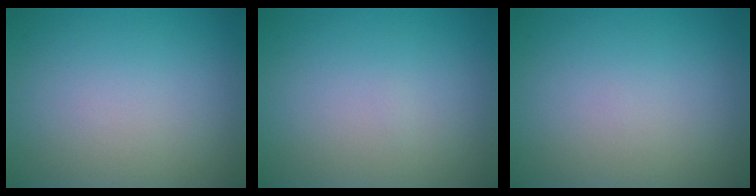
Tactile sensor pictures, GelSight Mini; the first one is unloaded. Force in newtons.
{"total": 0.0}
{"total": 0.0}